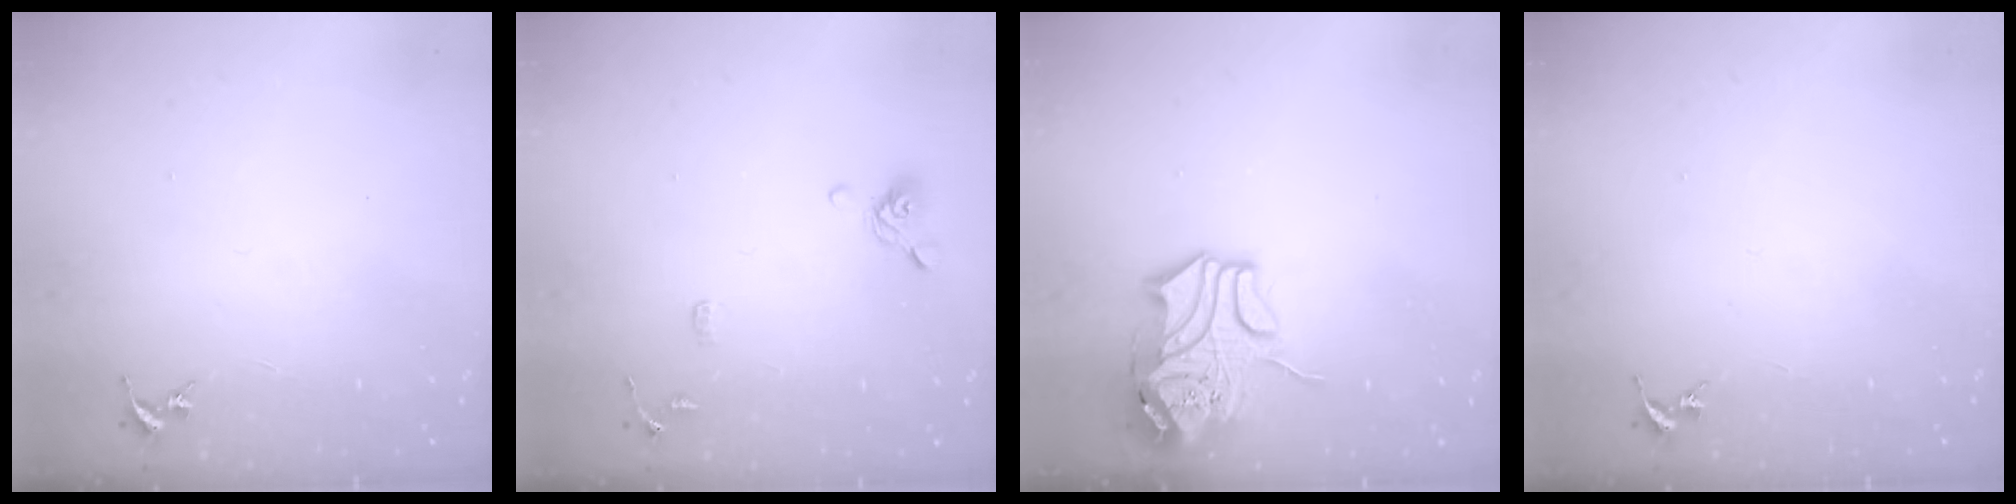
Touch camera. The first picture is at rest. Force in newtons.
{"total": 8.8, "press": 8.6, "slide": 2.0}
{"total": 14.0, "press": 13.8, "slide": 2.1}
{"total": 0.0}